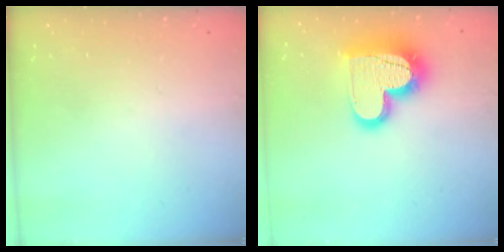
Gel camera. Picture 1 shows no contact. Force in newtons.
{"total": 18.1, "press": 18.1, "slide": 1.4}